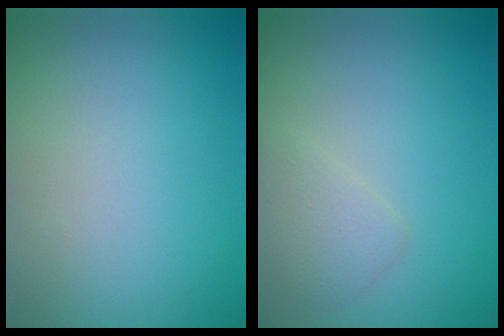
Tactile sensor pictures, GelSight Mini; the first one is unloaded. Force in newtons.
{"total": 1.7, "press": 1.7, "slide": 0.1}